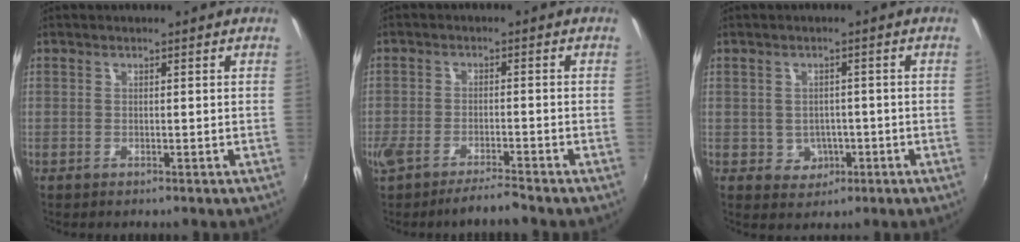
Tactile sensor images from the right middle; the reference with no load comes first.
{"total": 5.3, "force": [-4.6, 0.2, 2.5], "torque": [-0.071, -0.011, -0.087]}
{"total": 3.8, "force": [-0.8, 3.6, 1.0], "torque": [-0.026, 0.006, 0.000]}